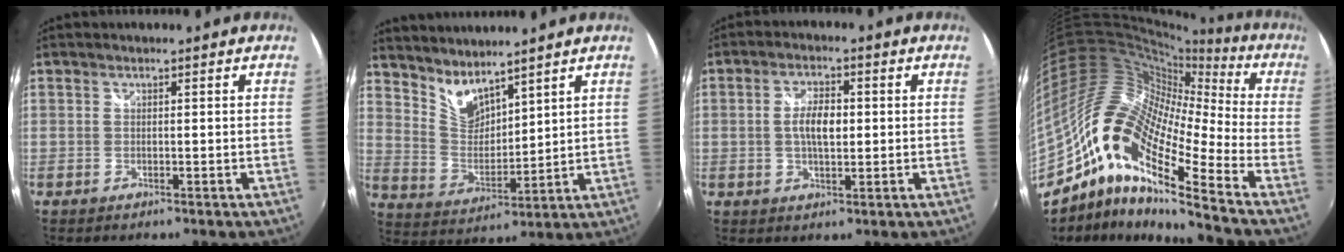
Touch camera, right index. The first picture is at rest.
{"total": 8.0, "force": [6.8, 2.4, 3.4], "torque": [-0.062, -0.010, 0.139]}
{"total": 5.6, "force": [0.1, 2.6, 4.9], "torque": [-0.092, 0.006, 0.003]}
{"total": 16.7, "force": [-7.5, 4.5, 14.3], "torque": [-0.222, -0.008, -0.166]}